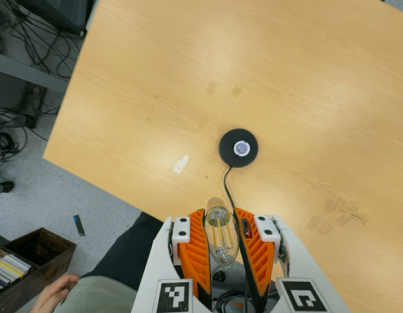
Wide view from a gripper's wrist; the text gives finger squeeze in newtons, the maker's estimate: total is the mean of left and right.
{"total": 22.5, "left": 24.9, "right": 20.1}